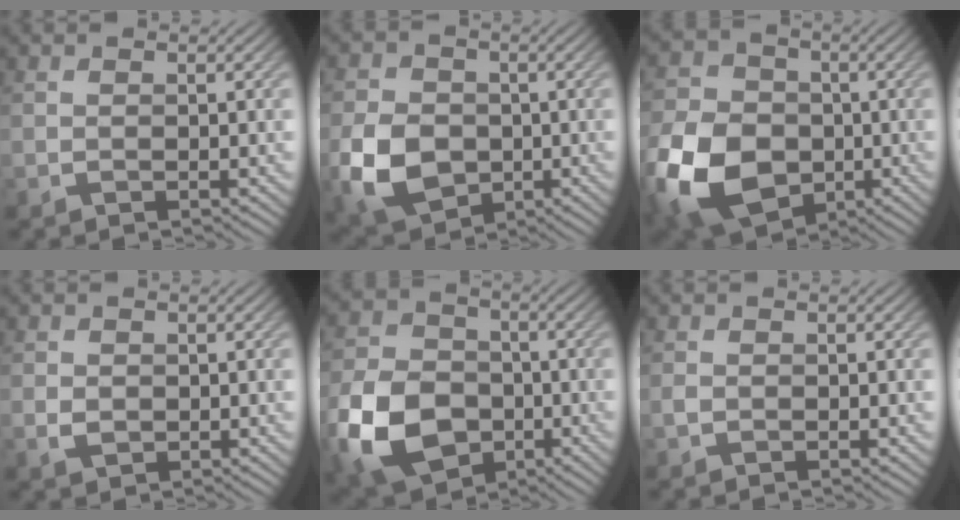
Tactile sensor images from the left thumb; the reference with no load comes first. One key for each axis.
{"total": 9.8, "fx": -2.7, "fy": 7.4, "fz": 5.9, "tx": -0.148, "ty": -0.019, "tz": -0.062}
{"total": 15.9, "fx": -5.3, "fy": 11.6, "fz": 9.5, "tx": -0.253, "ty": -0.038, "tz": -0.104}
{"total": 1.8, "fx": -0.2, "fy": 1.5, "fz": 0.9, "tx": -0.020, "ty": -0.006, "tz": -0.004}
{"total": 14.3, "fx": -5.1, "fy": 10.3, "fz": 8.4, "tx": -0.219, "ty": -0.039, "tz": -0.105}
{"total": 0.8, "fx": -0.3, "fy": 0.6, "fz": 0.4, "tx": -0.012, "ty": -0.002, "tz": -0.007}